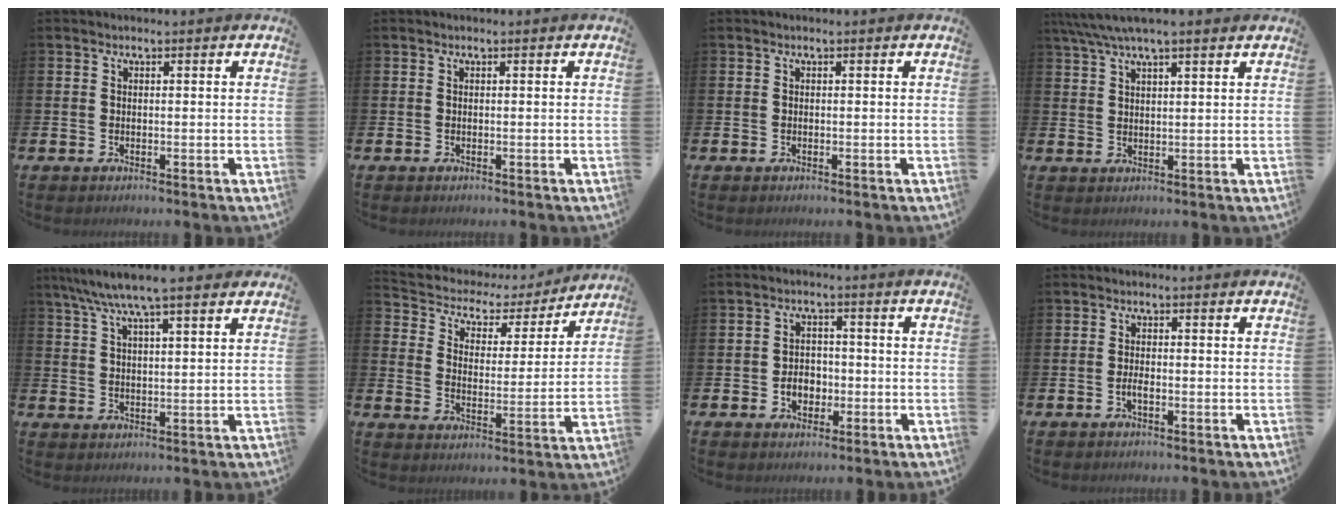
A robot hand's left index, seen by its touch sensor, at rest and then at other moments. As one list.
[{"total": 0.0}, {"total": 0.0}, {"total": 5.0, "force": [4.1, 1.0, 2.7], "torque": [-0.067, -0.002, 0.075]}, {"total": 7.6, "force": [6.6, 1.1, 3.7], "torque": [-0.085, -0.019, 0.118]}, {"total": 4.8, "force": [3.9, 2.7, 0.8], "torque": [-0.042, -0.028, 0.058]}, {"total": 3.4, "force": [-1.0, 2.7, 1.8], "torque": [-0.018, -0.004, -0.027]}, {"total": 1.4, "force": [-0.6, 0.5, 1.2], "torque": [-0.024, 0.002, -0.011]}]